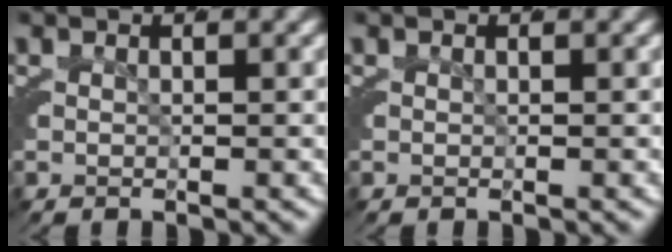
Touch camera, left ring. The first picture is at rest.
{"total": 0.0}